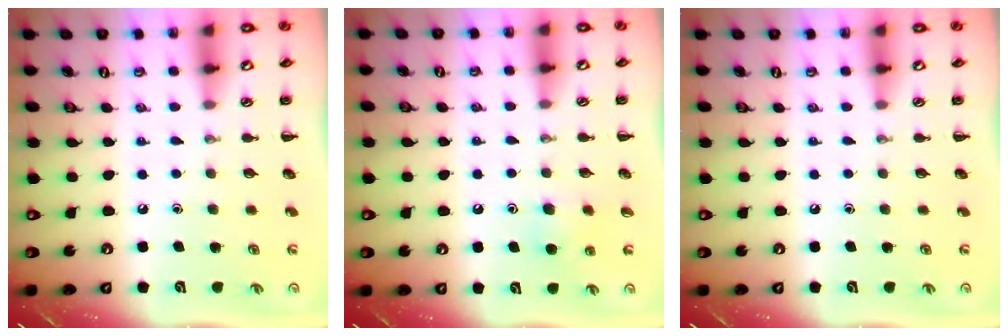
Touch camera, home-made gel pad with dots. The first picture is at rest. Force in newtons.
{"total": 5.9, "press": 5.8, "slide": 1.5}
{"total": 0.0}